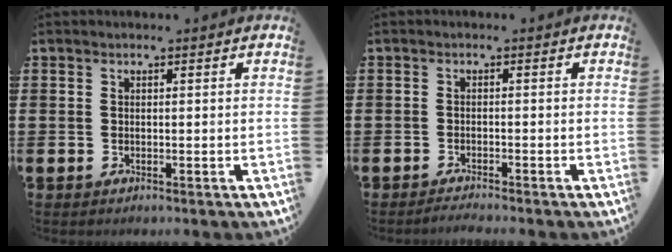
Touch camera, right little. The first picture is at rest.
{"total": 1.1, "force": [-1.1, -0.1, 0.2], "torque": [-0.005, -0.001, -0.021]}